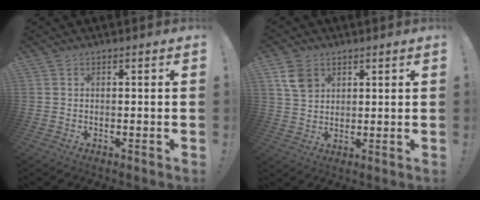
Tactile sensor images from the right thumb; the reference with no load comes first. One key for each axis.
{"total": 7.6, "fx": 3.7, "fy": 5.7, "fz": 3.4, "tx": -0.047, "ty": -0.011, "tz": 0.073}